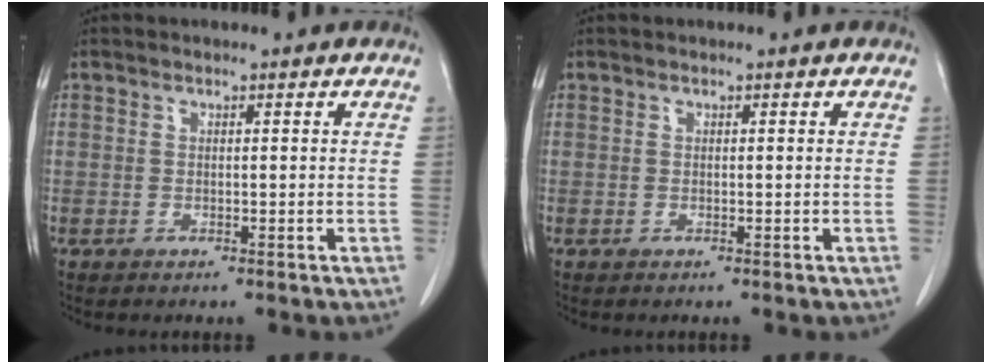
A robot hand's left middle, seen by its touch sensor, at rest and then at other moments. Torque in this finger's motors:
{"motor_torque": [1.06, -1.08, 0.05, 0.01]}